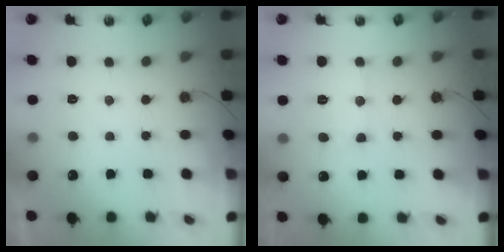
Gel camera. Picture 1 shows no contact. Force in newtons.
{"total": 9.5, "press": 9.5, "slide": 0.9}